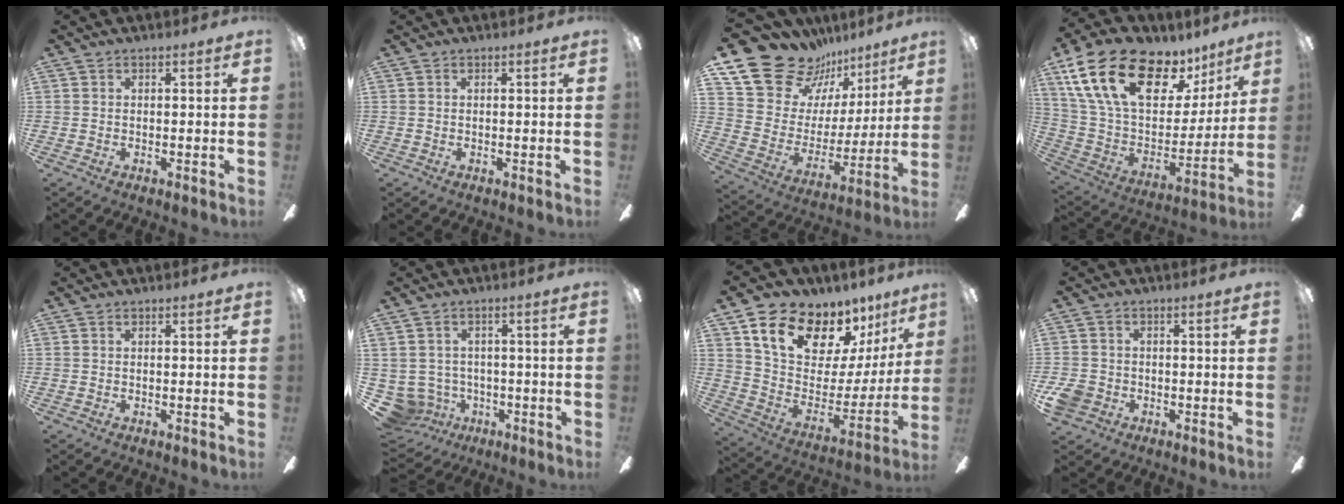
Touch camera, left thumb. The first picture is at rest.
{"total": 0.0}
{"total": 19.6, "force": [15.2, 10.9, 6.0], "torque": [-0.126, -0.112, 0.291]}
{"total": 24.4, "force": [14.4, 13.2, 14.7], "torque": [-0.259, -0.076, 0.263]}
{"total": 0.0}
{"total": 6.4, "force": [-1.3, 6.0, 1.6], "torque": [-0.084, -0.002, -0.023]}
{"total": 17.5, "force": [12.9, 9.0, 7.7], "torque": [-0.142, -0.095, 0.234]}
{"total": 4.7, "force": [-2.1, 3.8, 1.8], "torque": [-0.048, 0.013, -0.040]}